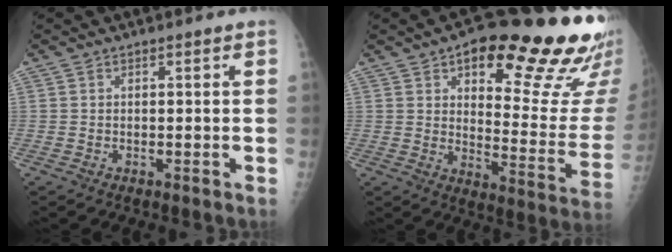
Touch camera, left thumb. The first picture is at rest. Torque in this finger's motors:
{"motor_torque": [0.45, 0.97, 1.41, -1.35, 0.08]}